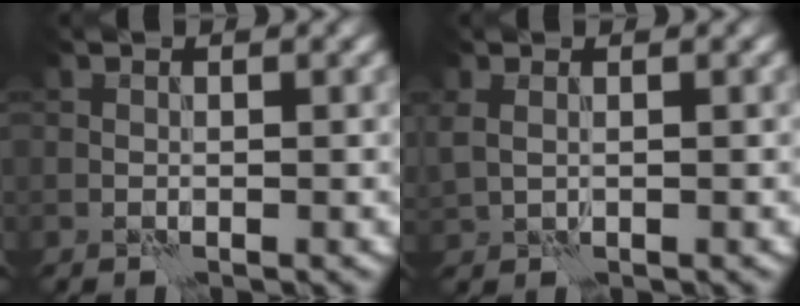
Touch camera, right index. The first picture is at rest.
{"total": 1.2, "force": [0.6, 0.7, 0.8], "torque": [-0.019, 0.003, 0.016]}